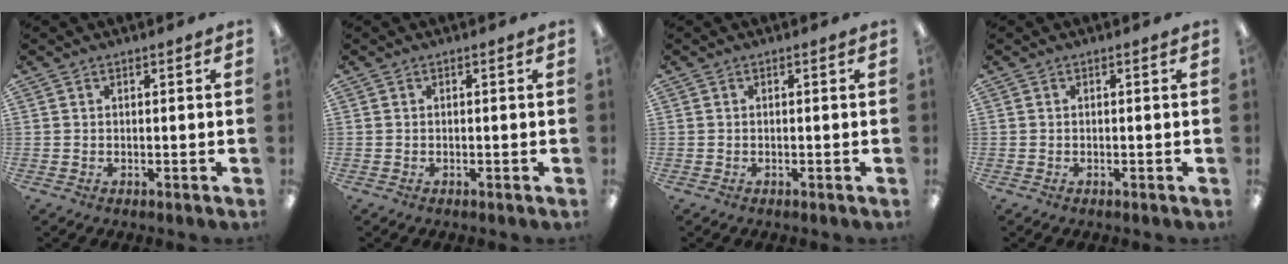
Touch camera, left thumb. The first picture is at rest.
{"total": 0.0}
{"total": 0.0}
{"total": 0.0}